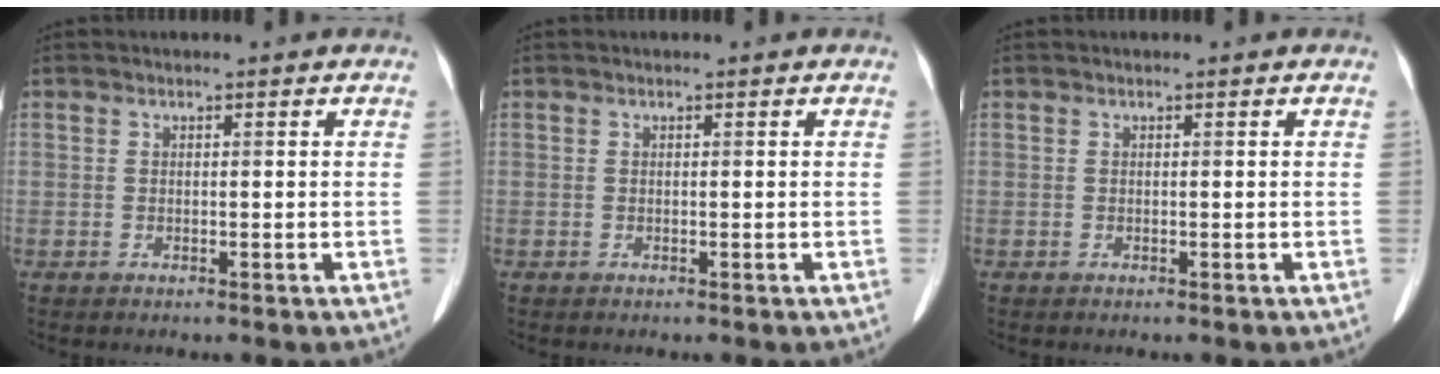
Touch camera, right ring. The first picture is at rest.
{"total": 0.0}
{"total": 0.0}